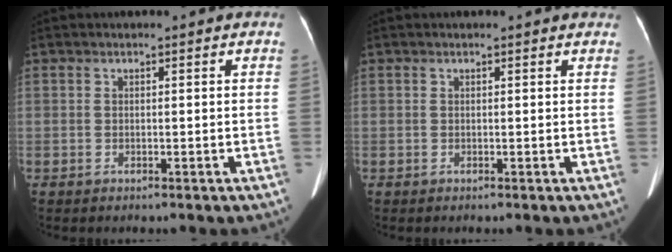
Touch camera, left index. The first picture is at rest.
{"total": 1.5, "force": [1.4, 0.4, 0.3], "torque": [-0.012, -0.002, 0.001]}